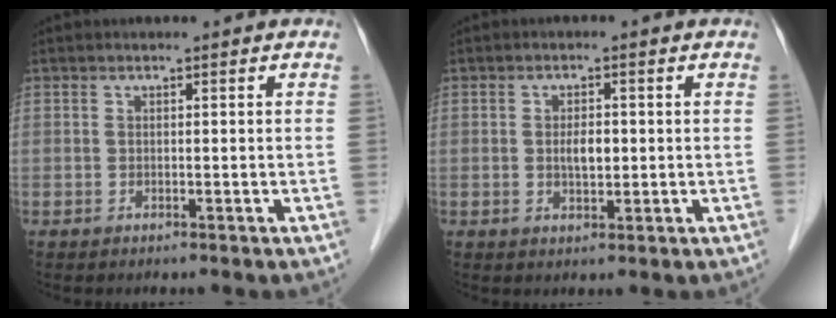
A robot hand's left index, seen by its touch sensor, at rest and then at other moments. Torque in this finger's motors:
{"motor_torque": [0.48, 0.39, 0.10, 0.02]}